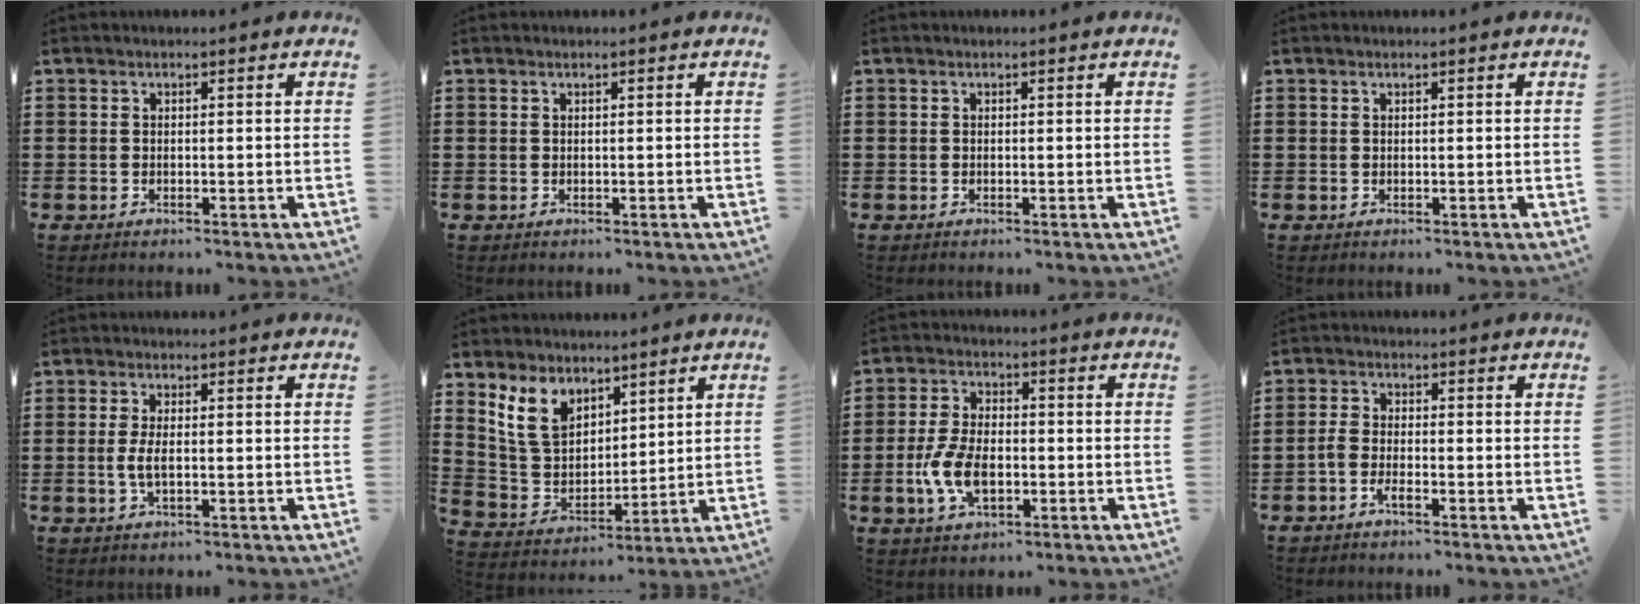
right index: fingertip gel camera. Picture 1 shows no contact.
{"total": 0.0}
{"total": 0.0}
{"total": 0.0}
{"total": 3.1, "force": [-0.2, 1.1, 2.9], "torque": [-0.068, -0.004, -0.009]}
{"total": 8.7, "force": [5.3, 5.8, 3.7], "torque": [-0.112, -0.001, 0.102]}
{"total": 7.4, "force": [-1.9, 4.0, 5.9], "torque": [-0.135, 0.000, -0.038]}
{"total": 2.3, "force": [-1.4, 0.6, 1.7], "torque": [-0.046, -0.001, -0.032]}